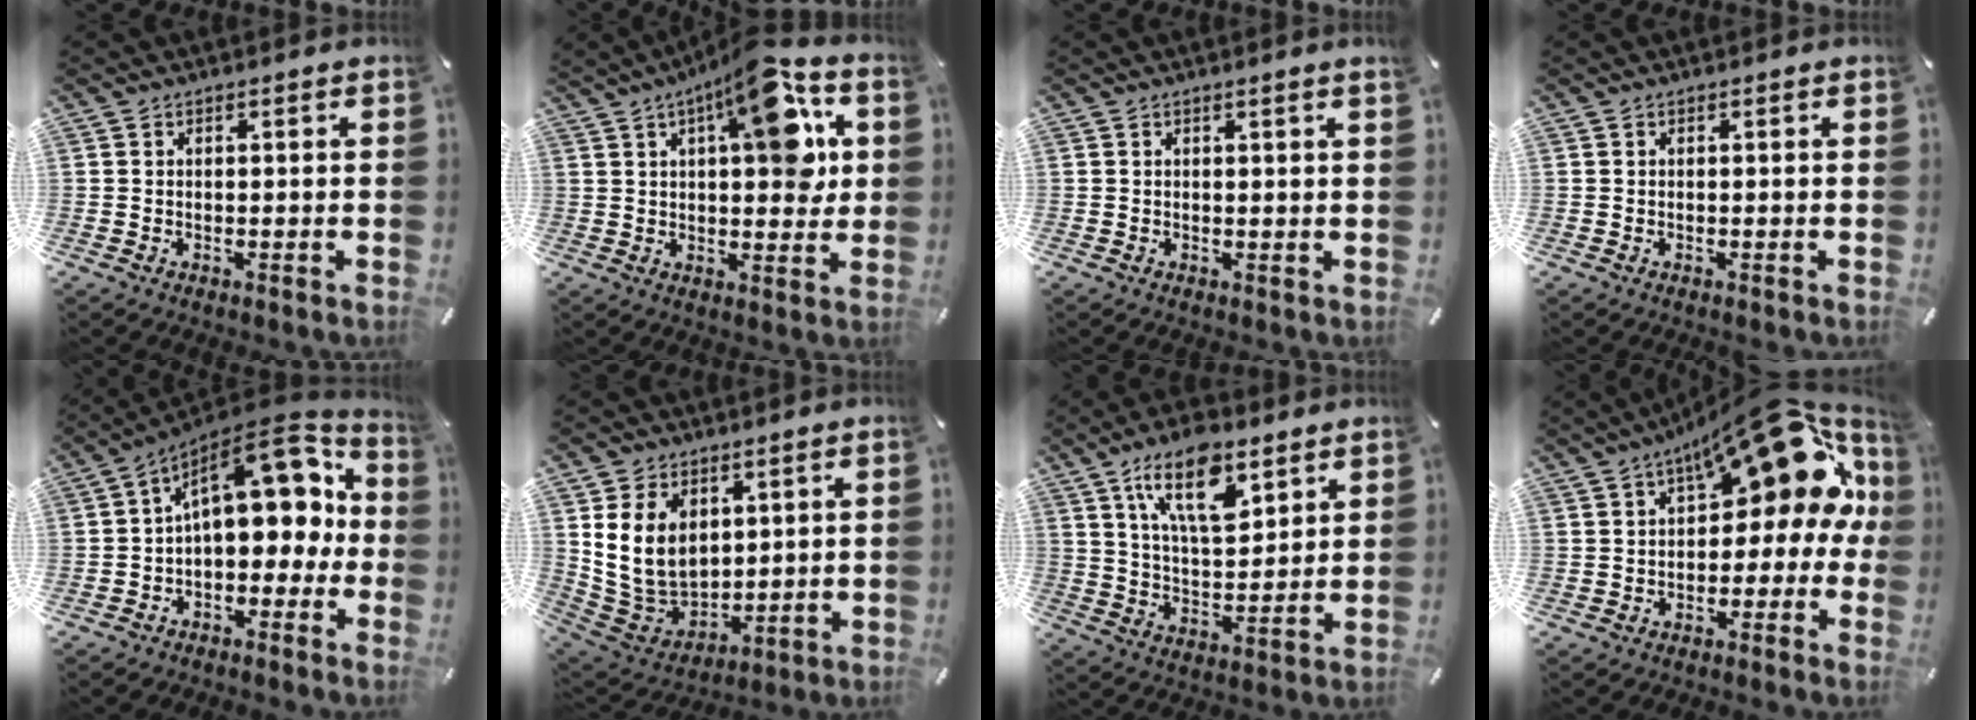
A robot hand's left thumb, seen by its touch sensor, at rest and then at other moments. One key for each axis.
{"total": 15.8, "fx": 7.1, "fy": 6.2, "fz": 12.7, "tx": -0.174, "ty": -0.035, "tz": 0.112}
{"total": 1.2, "fx": 0.6, "fy": -0.1, "fz": 1.0, "tx": -0.017, "ty": -0.004, "tz": 0.011}
{"total": 0.0}
{"total": 17.0, "fx": 5.9, "fy": 9.9, "fz": 12.5, "tx": -0.163, "ty": -0.042, "tz": 0.102}
{"total": 12.0, "fx": 3.8, "fy": 9.7, "fz": 5.9, "tx": -0.128, "ty": -0.021, "tz": 0.074}
{"total": 14.9, "fx": 8.5, "fy": 7.2, "fz": 9.9, "tx": -0.178, "ty": -0.025, "tz": 0.147}
{"total": 18.7, "fx": 9.7, "fy": 8.1, "fz": 13.8, "tx": -0.187, "ty": -0.071, "tz": 0.160}